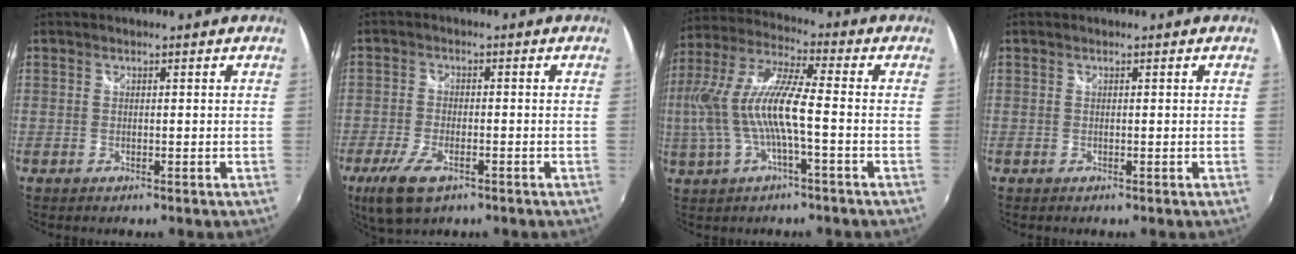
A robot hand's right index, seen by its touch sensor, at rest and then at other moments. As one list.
[{"total": 8.5, "force": [-4.9, 3.6, 6.0], "torque": [-0.147, -0.025, -0.091]}, {"total": 14.2, "force": [-1.7, 2.5, 13.9], "torque": [-0.263, -0.001, -0.029]}, {"total": 0.0}]